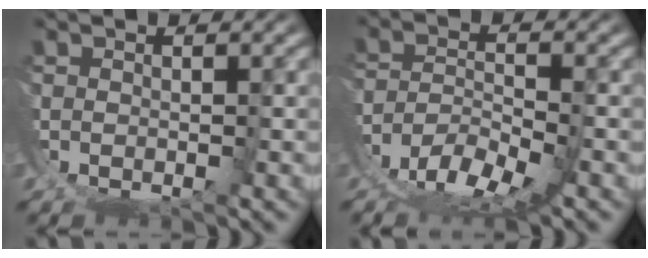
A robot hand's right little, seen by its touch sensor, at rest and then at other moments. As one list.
[{"total": 5.8, "force": [-2.8, 3.1, 4.1], "torque": [-0.062, -0.015, -0.051]}]